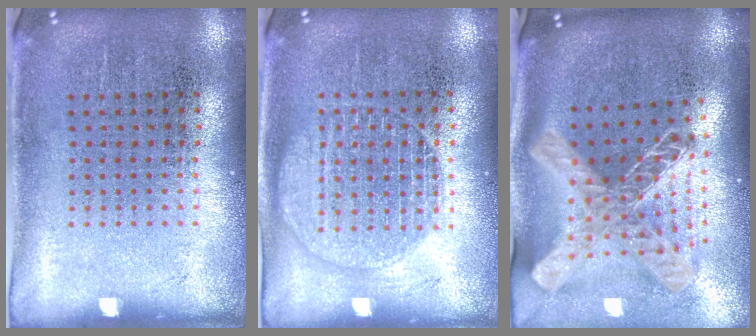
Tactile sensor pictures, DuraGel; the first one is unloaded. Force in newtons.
{"total": 1.4, "press": 1.4, "slide": 0.2}
{"total": 2.7, "press": 1.9, "slide": 1.9}